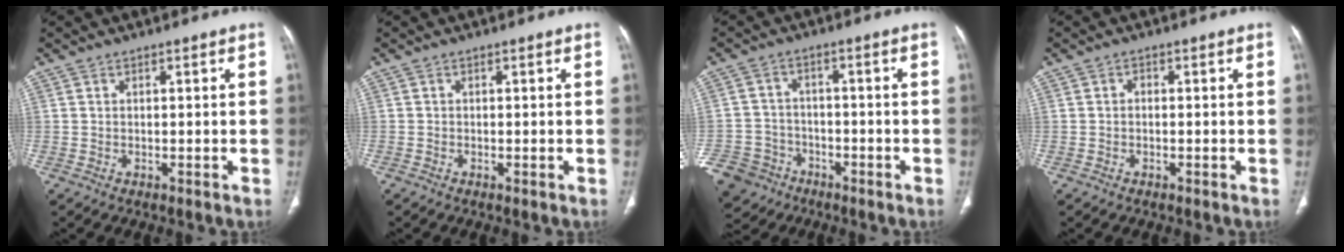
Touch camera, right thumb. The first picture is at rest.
{"total": 0.0}
{"total": 11.8, "force": [-7.1, 8.9, 3.3], "torque": [-0.080, 0.037, -0.119]}
{"total": 0.8, "force": [-0.2, 0.6, 0.5], "torque": [-0.008, 0.002, -0.006]}